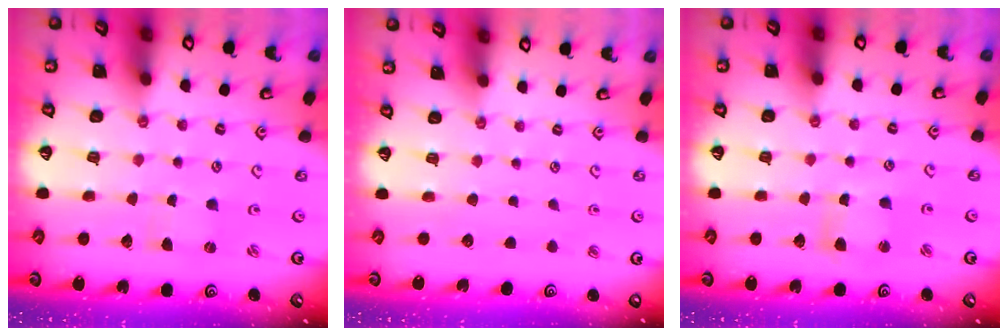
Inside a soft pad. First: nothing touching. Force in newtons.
{"total": 0.0}
{"total": 3.5, "press": 3.5, "slide": 0.3}